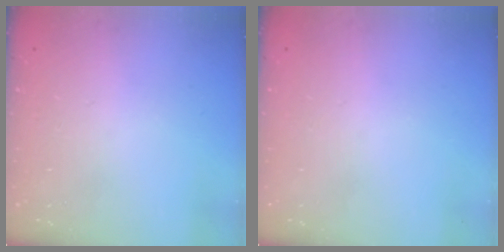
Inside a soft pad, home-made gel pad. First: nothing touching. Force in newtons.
{"total": 0.0}